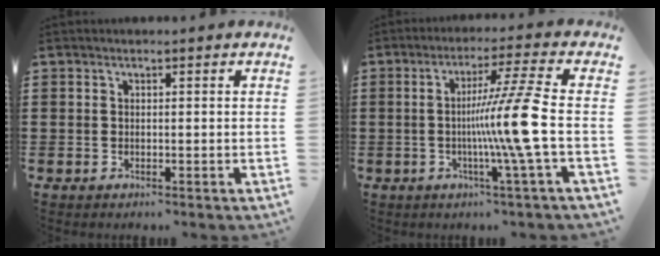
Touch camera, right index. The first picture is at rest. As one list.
[{"total": 10.8, "force": [-1.0, -1.7, 10.6], "torque": [-0.182, -0.017, -0.031]}]